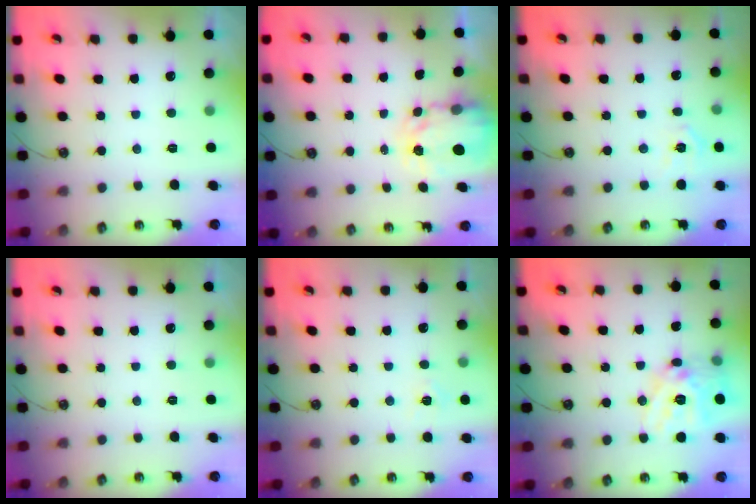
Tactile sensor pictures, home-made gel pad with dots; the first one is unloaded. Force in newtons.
{"total": 3.9, "press": 3.9, "slide": 0.4}
{"total": 5.0, "press": 4.9, "slide": 0.5}
{"total": 0.0}
{"total": 4.5, "press": 4.5, "slide": 0.4}
{"total": 17.7, "press": 17.5, "slide": 2.8}